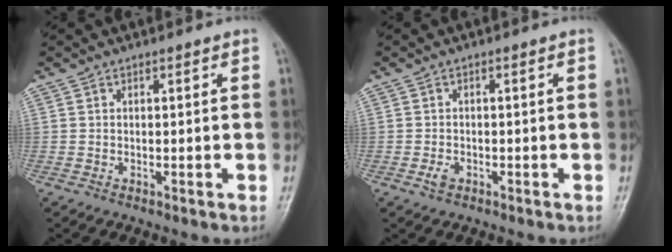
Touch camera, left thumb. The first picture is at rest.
{"total": 1.7, "force": [-0.8, 1.1, 1.0], "torque": [-0.020, 0.005, -0.015]}